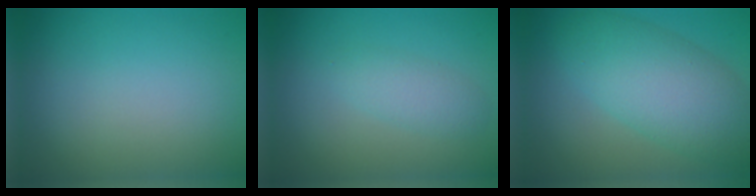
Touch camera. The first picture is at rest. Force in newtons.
{"total": 2.0, "press": 2.0, "slide": 0.1}
{"total": 7.3, "press": 7.3, "slide": 0.2}